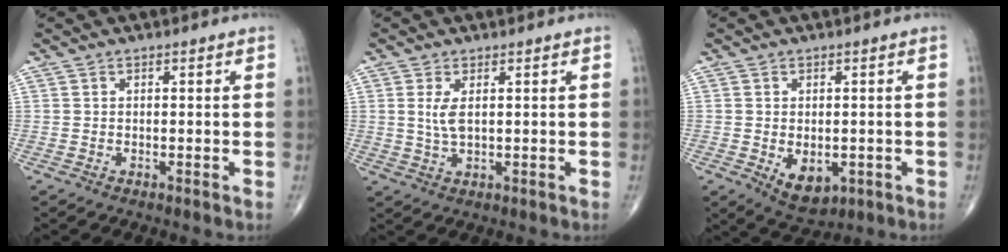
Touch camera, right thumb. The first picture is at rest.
{"total": 3.8, "force": [0.8, 1.6, 3.3], "torque": [-0.074, -0.005, 0.023]}
{"total": 6.5, "force": [-1.7, 4.1, 4.8], "torque": [-0.053, -0.005, -0.010]}